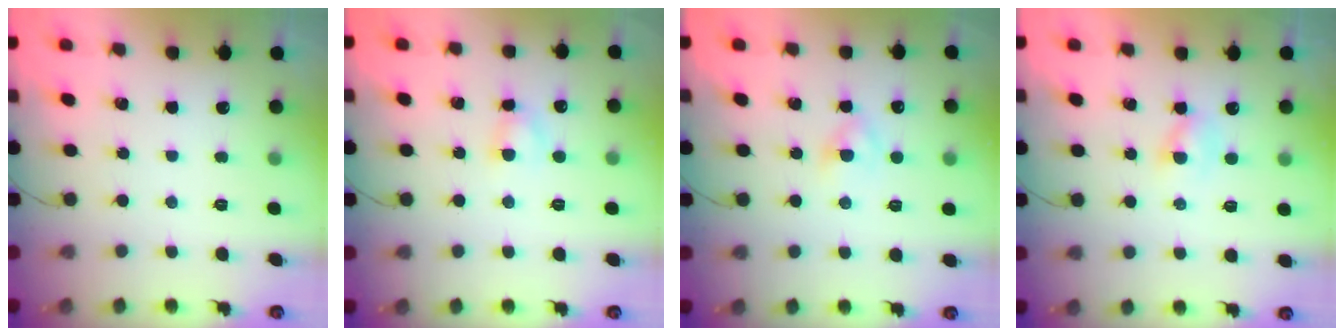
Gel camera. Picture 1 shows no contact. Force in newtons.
{"total": 3.0, "press": 2.8, "slide": 0.9}
{"total": 2.6, "press": 2.4, "slide": 1.1}
{"total": 2.0, "press": 1.8, "slide": 0.9}